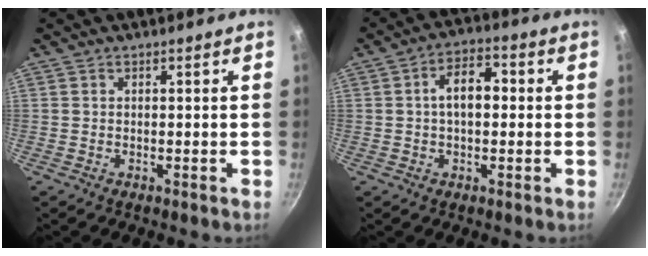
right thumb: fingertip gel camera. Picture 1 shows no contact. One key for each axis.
{"total": 7.2, "fx": 0.5, "fy": 4.1, "fz": 5.9, "tx": -0.090, "ty": 0.023, "tz": 0.000}